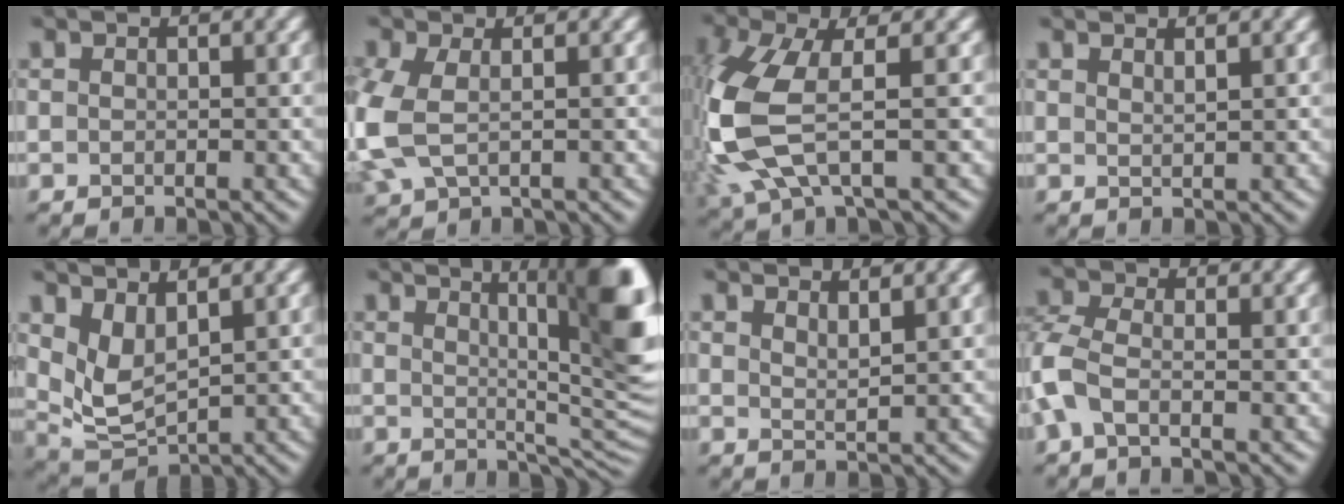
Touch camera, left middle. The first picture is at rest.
{"total": 5.5, "force": [-0.7, 3.4, 4.2], "torque": [-0.129, -0.011, -0.013]}
{"total": 8.1, "force": [-0.9, 3.3, 7.3], "torque": [-0.207, -0.005, -0.025]}
{"total": 0.9, "force": [0.8, -0.4, 0.4], "torque": [-0.013, 0.004, 0.015]}
{"total": 3.4, "force": [1.7, 1.5, 2.6], "torque": [-0.064, -0.008, 0.041]}
{"total": 11.7, "force": [3.4, 2.7, 10.8], "torque": [-0.116, 0.008, 0.045]}
{"total": 1.3, "force": [1.2, -0.3, 0.6], "torque": [-0.017, 0.003, 0.022]}
{"total": 3.4, "force": [-1.2, 1.8, 2.7], "torque": [-0.076, 0.008, -0.039]}